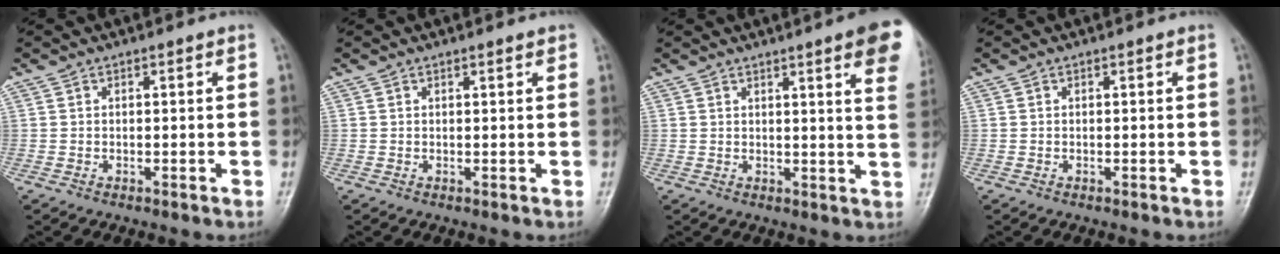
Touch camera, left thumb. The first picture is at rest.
{"total": 1.0, "force": [0.7, 0.2, 0.7], "torque": [-0.008, -0.001, 0.008]}
{"total": 11.3, "force": [6.3, 1.5, 9.2], "torque": [-0.094, -0.019, 0.063]}
{"total": 0.0}